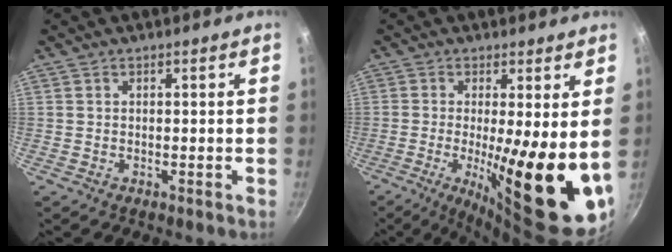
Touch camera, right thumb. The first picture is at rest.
{"total": 18.6, "force": [-1.5, 4.3, 18.0], "torque": [-0.250, -0.032, -0.016]}